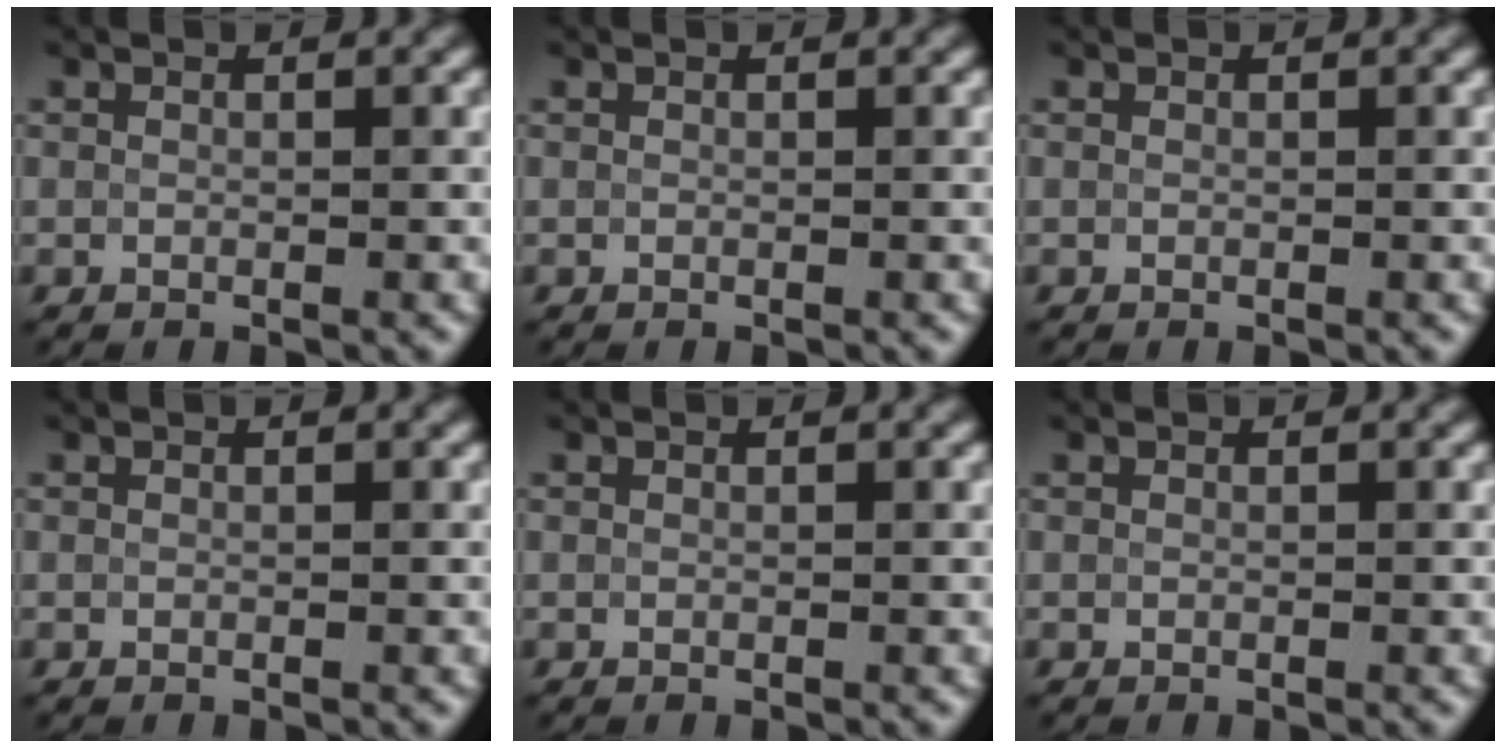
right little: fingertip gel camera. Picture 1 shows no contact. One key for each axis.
{"total": 0.0}
{"total": 0.0}
{"total": 0.0}
{"total": 0.0}
{"total": 0.0}